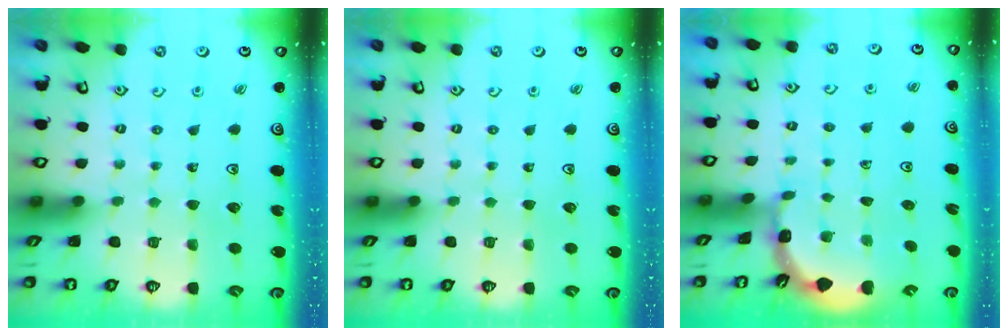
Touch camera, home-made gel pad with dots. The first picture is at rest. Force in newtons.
{"total": 0.0}
{"total": 1.7, "press": 1.7, "slide": 0.1}